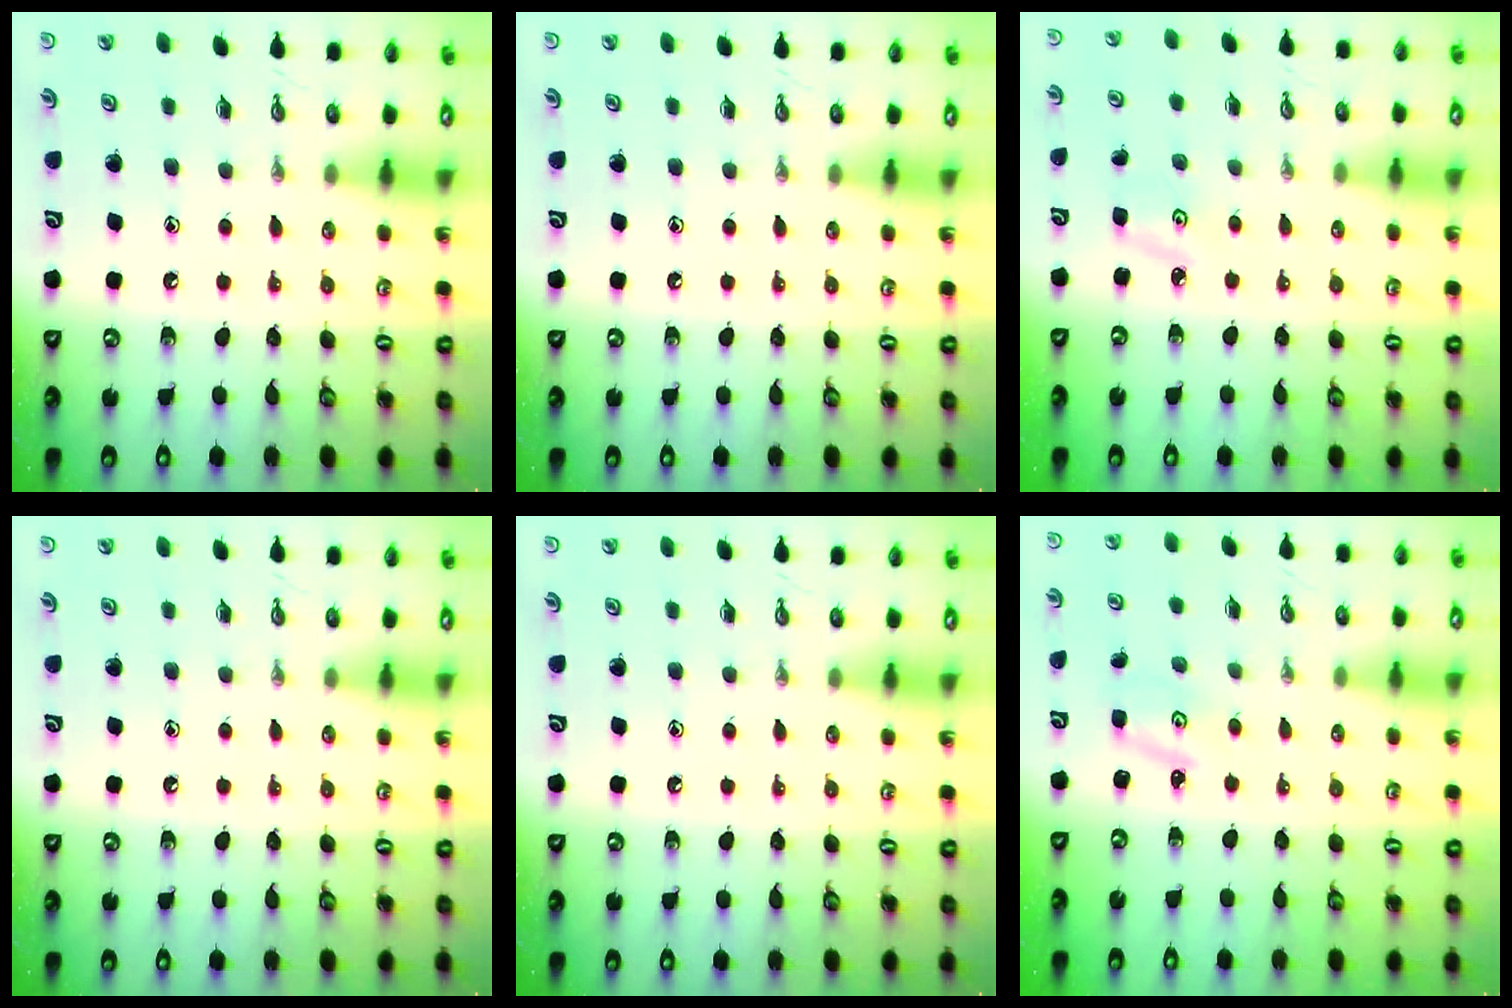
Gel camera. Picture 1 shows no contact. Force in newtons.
{"total": 0.0}
{"total": 3.0, "press": 3.0, "slide": 0.3}
{"total": 0.0}
{"total": 0.0}
{"total": 1.6, "press": 1.6, "slide": 0.3}